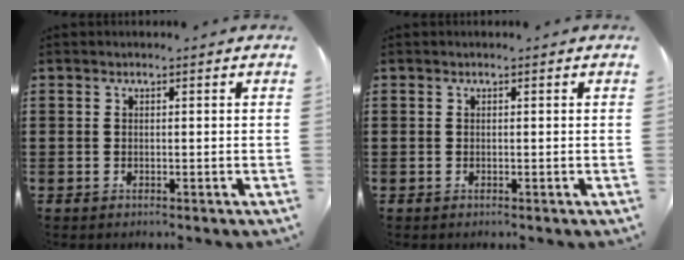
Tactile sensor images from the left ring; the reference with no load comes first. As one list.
[{"total": 0.0}]